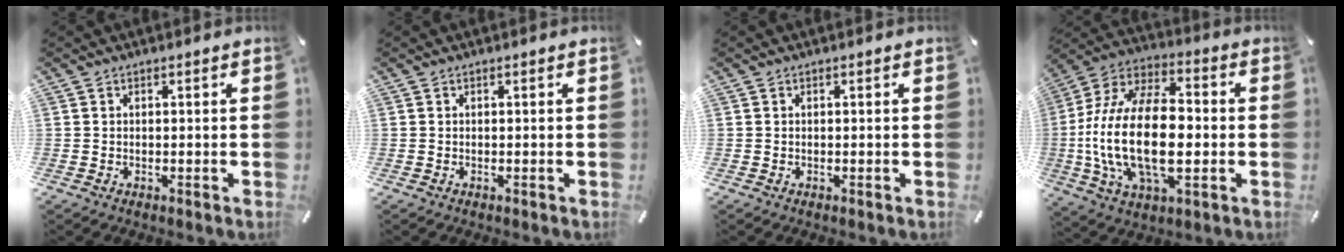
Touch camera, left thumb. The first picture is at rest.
{"total": 0.0}
{"total": 0.0}
{"total": 22.8, "force": [-3.1, 12.8, 18.6], "torque": [-0.384, -0.004, -0.054]}